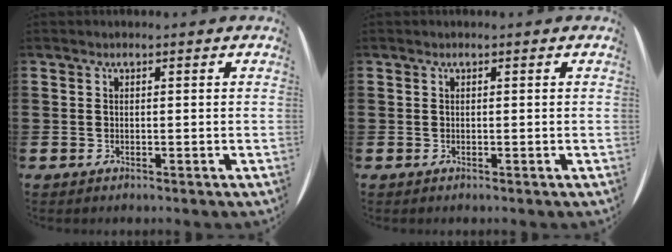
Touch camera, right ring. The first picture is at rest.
{"total": 0.0}